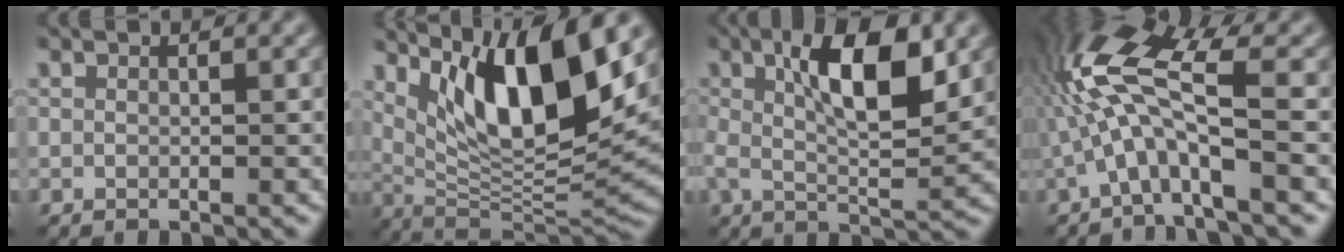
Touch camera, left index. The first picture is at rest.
{"total": 10.9, "force": [4.9, 3.0, 9.3], "torque": [-0.141, -0.012, 0.097]}
{"total": 8.0, "force": [2.3, 2.6, 7.3], "torque": [-0.119, 0.008, 0.037]}
{"total": 7.8, "force": [-0.8, 2.1, 7.4], "torque": [-0.165, 0.034, -0.025]}